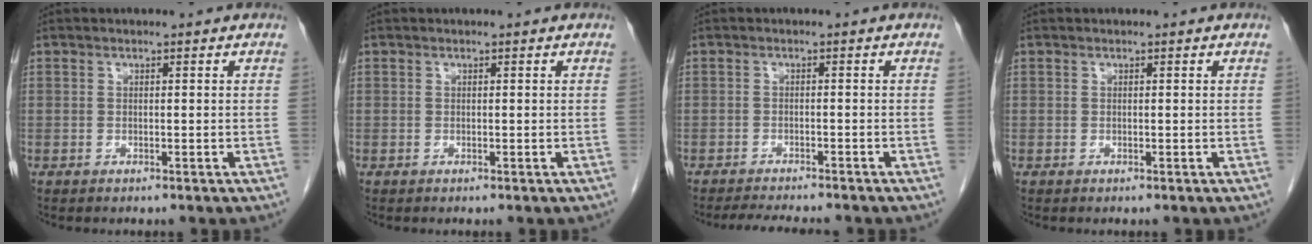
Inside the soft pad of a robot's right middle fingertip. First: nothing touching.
{"total": 0.0}
{"total": 6.3, "force": [-5.8, 0.5, 2.4], "torque": [-0.037, -0.014, -0.086]}
{"total": 0.0}